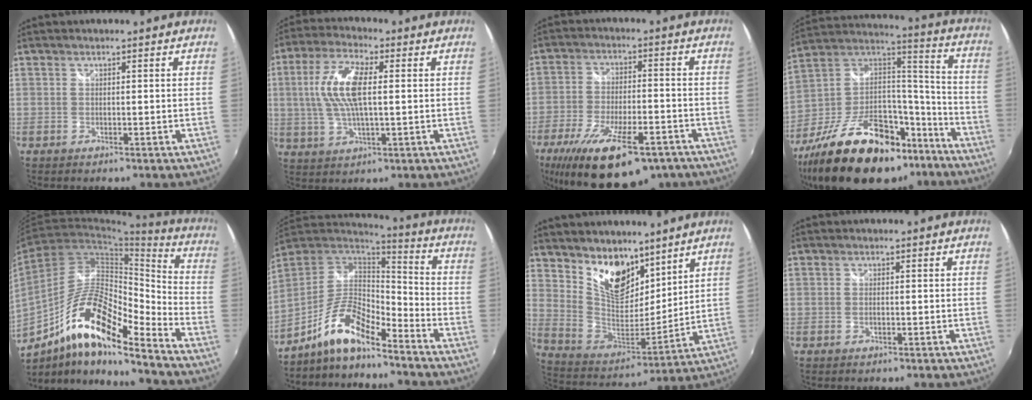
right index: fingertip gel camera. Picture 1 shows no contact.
{"total": 11.1, "force": [1.3, 3.9, 10.3], "torque": [-0.212, 0.009, 0.025]}
{"total": 22.1, "force": [-14.6, 8.2, 14.5], "torque": [-0.276, -0.046, -0.221]}
{"total": 31.9, "force": [-21.0, 15.4, 18.5], "torque": [-0.339, 0.019, -0.319]}
{"total": 17.9, "force": [-10.9, 4.5, 13.5], "torque": [-0.240, 0.006, -0.209]}
{"total": 12.2, "force": [-9.1, 3.0, 7.6], "torque": [-0.160, 0.009, -0.176]}
{"total": 14.7, "force": [10.0, 7.7, 7.6], "torque": [-0.147, -0.002, 0.192]}
{"total": 0.6, "force": [-0.1, 0.2, 0.5], "torque": [-0.013, -0.001, -0.004]}